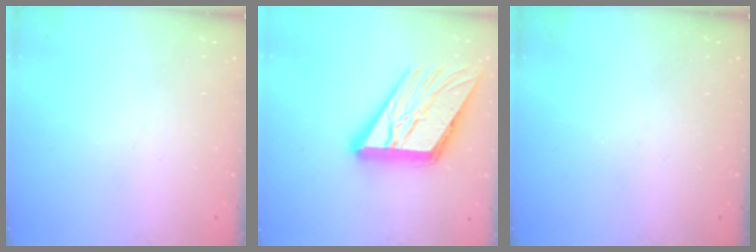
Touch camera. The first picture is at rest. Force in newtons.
{"total": 21.6, "press": 21.4, "slide": 2.5}
{"total": 0.0}